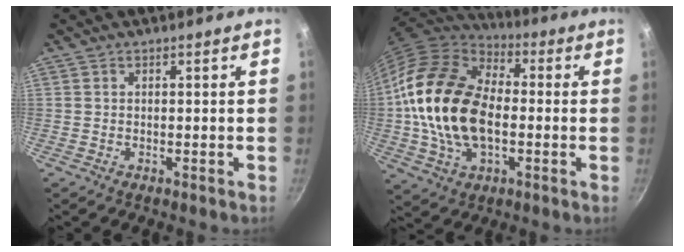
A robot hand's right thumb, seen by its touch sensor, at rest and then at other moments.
{"total": 22.2, "force": [-1.1, 14.2, 17.0], "torque": [-0.302, 0.028, -0.027]}